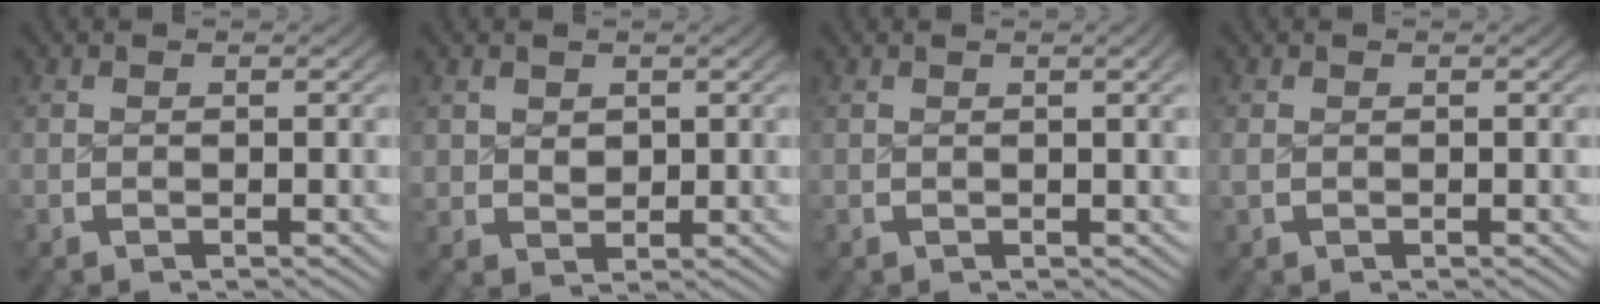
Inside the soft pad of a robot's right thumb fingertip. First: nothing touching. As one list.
[{"total": 2.7, "force": [1.2, 2.1, 1.3], "torque": [-0.034, -0.018, 0.039]}, {"total": 1.0, "force": [0.3, -0.1, 1.0], "torque": [-0.017, 0.005, 0.008]}, {"total": 0.8, "force": [0.1, 0.7, 0.4], "torque": [-0.016, -0.003, 0.004]}]